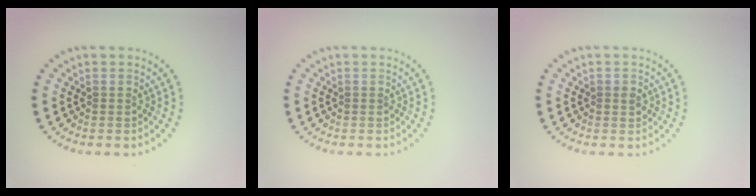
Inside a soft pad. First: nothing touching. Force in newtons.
{"total": 0.0}
{"total": 0.9, "press": 0.9, "slide": 0.3}